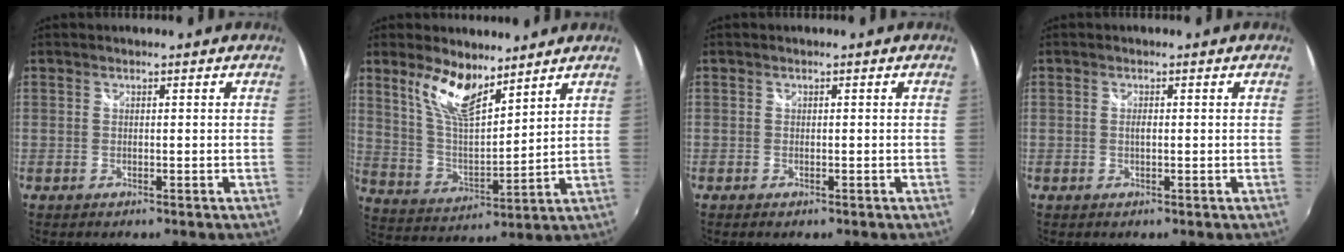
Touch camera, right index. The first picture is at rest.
{"total": 11.1, "force": [7.7, 3.6, 7.2], "torque": [-0.141, 0.002, 0.154]}
{"total": 0.7, "force": [-0.4, 0.5, 0.2], "torque": [-0.005, -0.004, -0.009]}
{"total": 0.9, "force": [-0.1, 0.3, 0.9], "torque": [-0.017, 0.001, -0.003]}